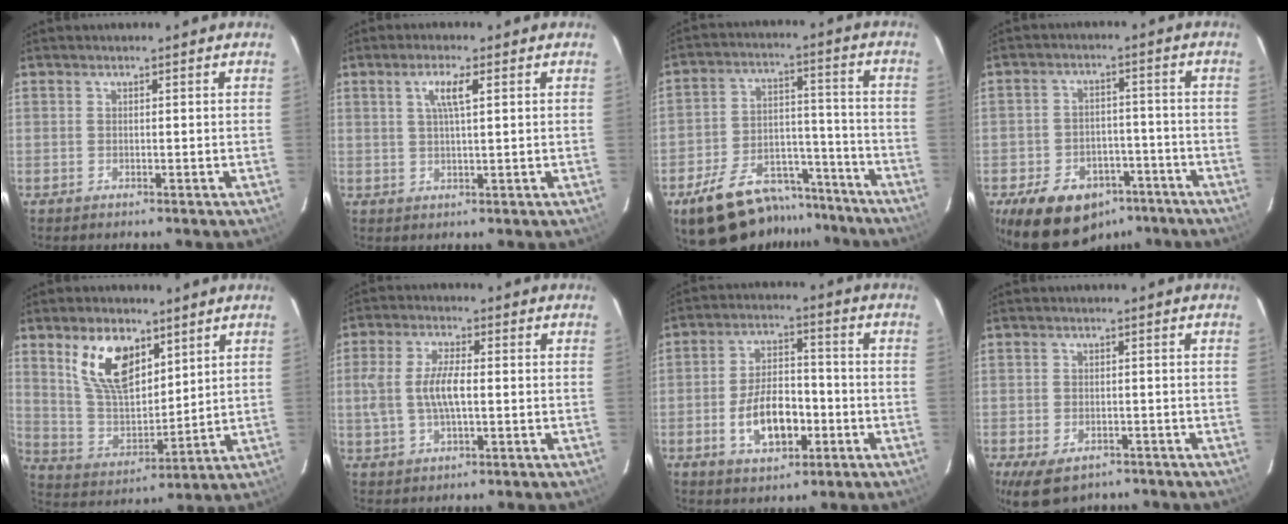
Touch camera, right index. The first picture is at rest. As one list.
[{"total": 4.0, "force": [1.5, 0.5, 3.7], "torque": [-0.071, 0.003, 0.027]}, {"total": 18.6, "force": [-14.7, 9.0, 7.0], "torque": [-0.147, 0.042, -0.204]}, {"total": 17.1, "force": [-10.9, 10.6, 7.9], "torque": [-0.177, 0.017, -0.141]}, {"total": 13.5, "force": [7.3, 7.1, 8.9], "torque": [-0.169, 0.008, 0.151]}, {"total": 7.5, "force": [-0.3, 3.1, 6.8], "torque": [-0.138, 0.008, -0.002]}, {"total": 10.7, "force": [-3.5, 5.8, 8.3], "torque": [-0.162, 0.016, -0.046]}, {"total": 8.0, "force": [-5.0, 4.6, 4.3], "torque": [-0.088, -0.017, -0.072]}]